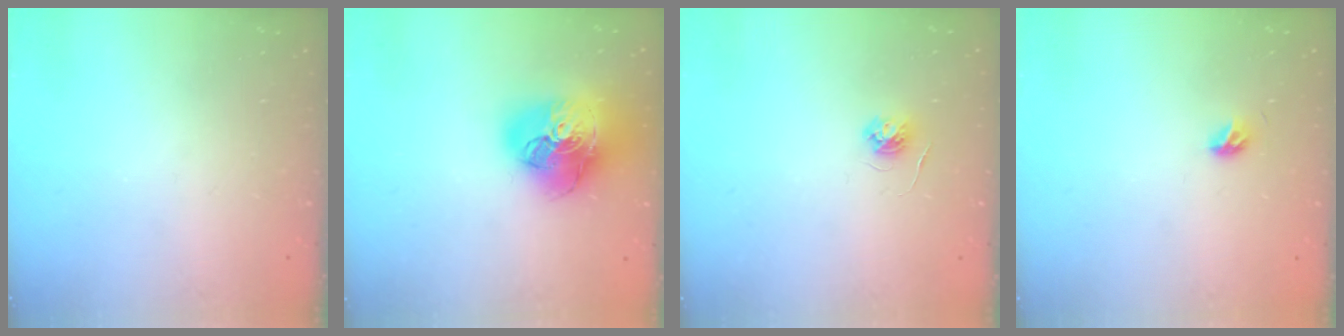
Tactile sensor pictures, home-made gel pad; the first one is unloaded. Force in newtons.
{"total": 23.6, "press": 23.5, "slide": 3.0}
{"total": 4.4, "press": 4.4, "slide": 0.5}
{"total": 3.8, "press": 3.7, "slide": 0.8}